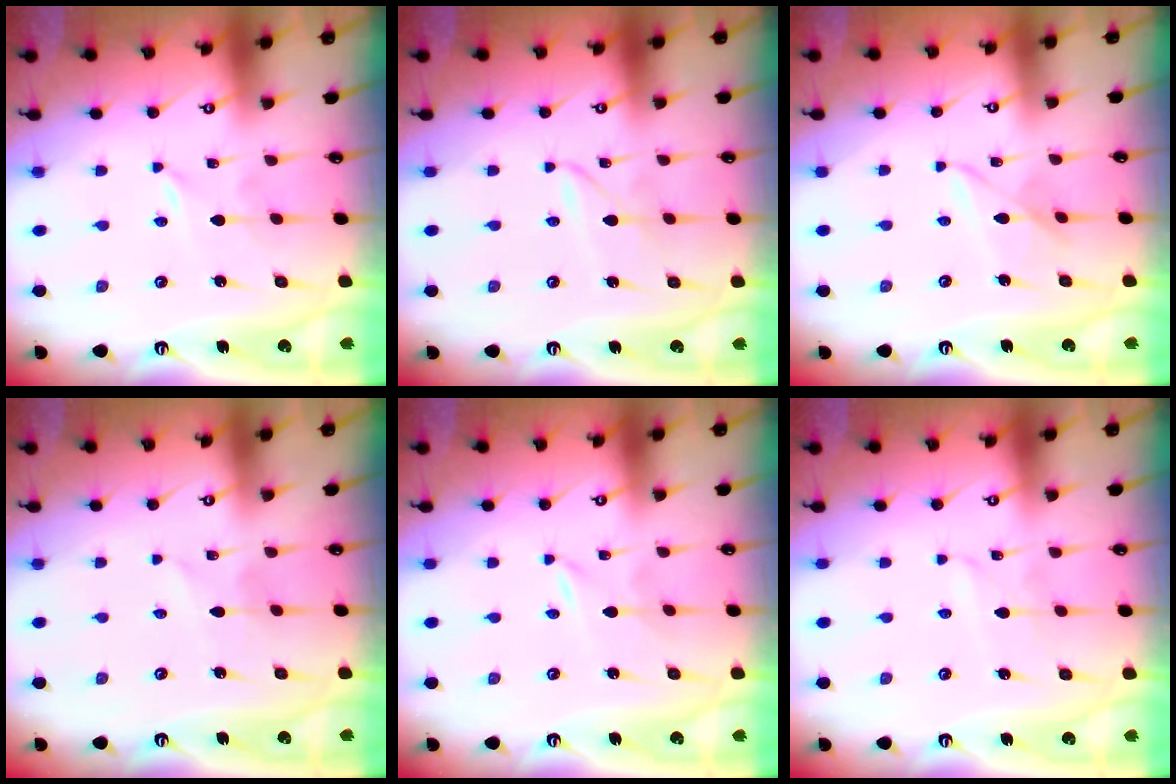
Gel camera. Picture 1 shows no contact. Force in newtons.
{"total": 1.9, "press": 1.9, "slide": 0.2}
{"total": 4.5, "press": 4.5, "slide": 0.3}
{"total": 1.7, "press": 1.7, "slide": 0.2}
{"total": 0.0}
{"total": 2.3, "press": 2.3, "slide": 0.3}